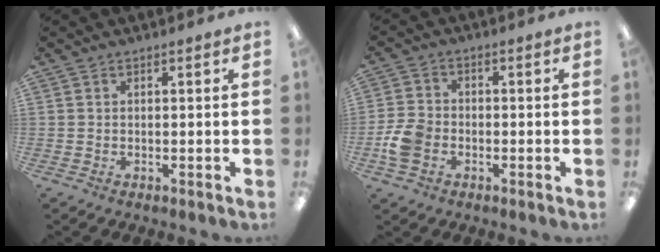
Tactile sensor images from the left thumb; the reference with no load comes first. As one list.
[{"total": 6.7, "force": [-2.2, 5.1, 3.8], "torque": [-0.080, 0.013, -0.039]}]